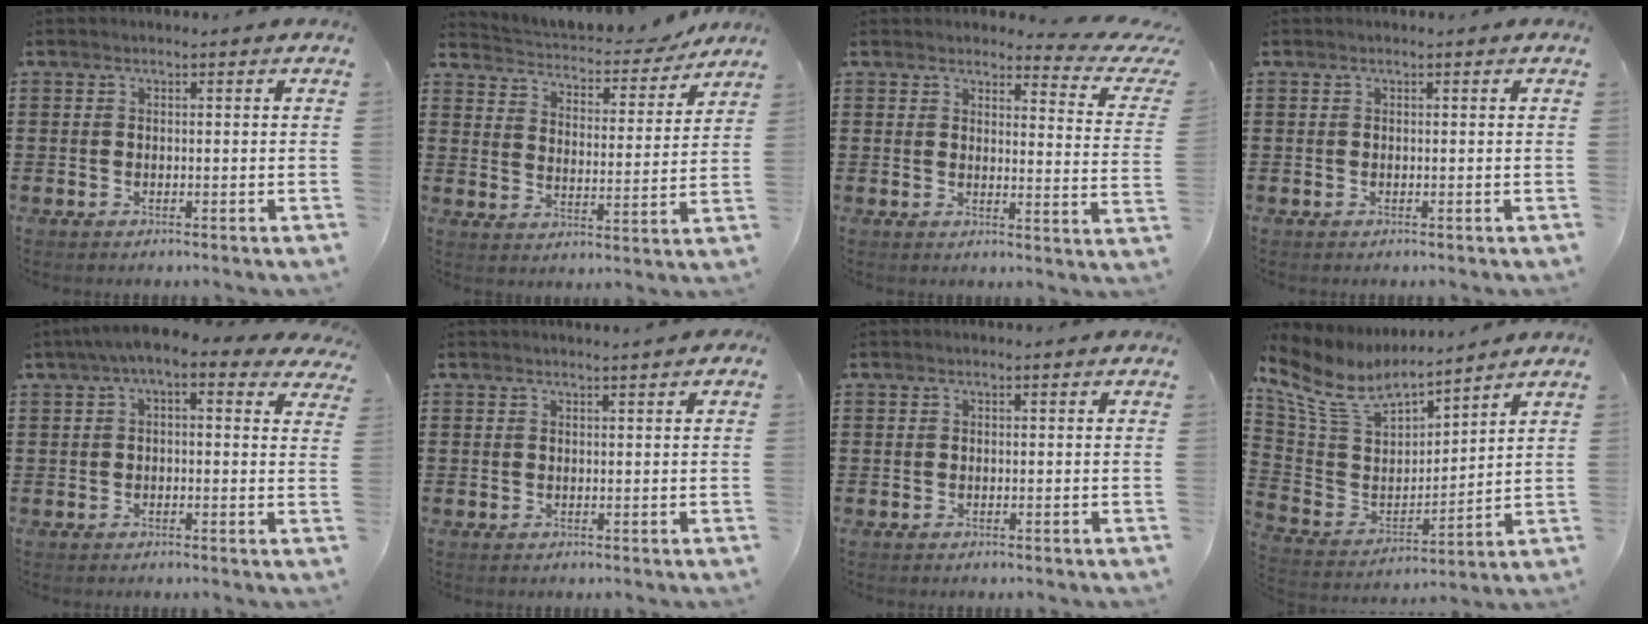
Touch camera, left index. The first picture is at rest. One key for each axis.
{"total": 4.3, "fx": 4.2, "fy": 0.8, "fz": 0.5, "tx": -0.037, "ty": -0.030, "tz": 0.068}
{"total": 3.3, "fx": 2.8, "fy": 0.7, "fz": 1.6, "tx": -0.030, "ty": -0.017, "tz": 0.044}
{"total": 0.0}
{"total": 4.2, "fx": 1.7, "fy": 1.1, "fz": 3.6, "tx": -0.073, "ty": 0.003, "tz": 0.025}
{"total": 0.7, "fx": 0.7, "fy": 0.0, "fz": 0.2, "tx": -0.005, "ty": -0.001, "tz": 0.014}
{"total": 0.0}
{"total": 9.5, "fx": 6.7, "fy": 4.1, "fz": 5.2, "tx": -0.133, "ty": -0.031, "tz": 0.120}